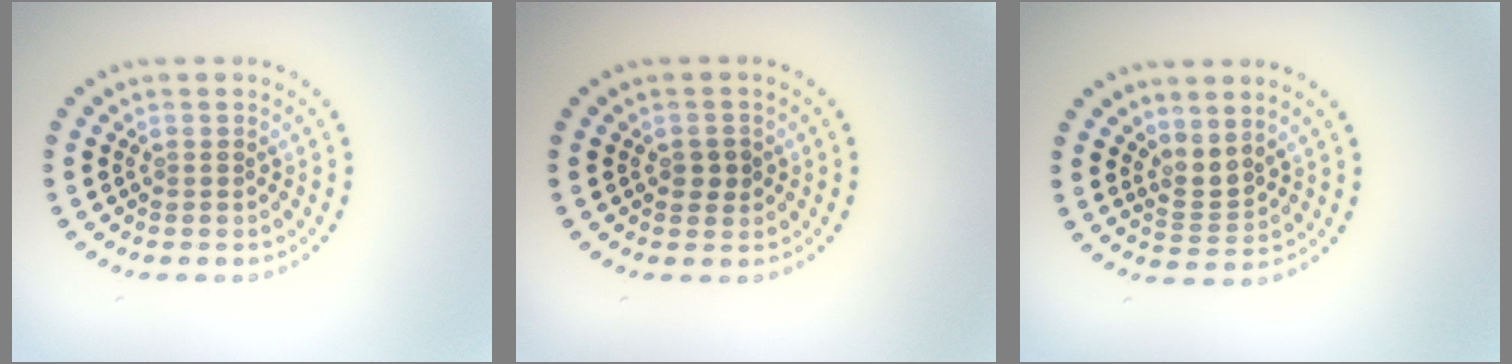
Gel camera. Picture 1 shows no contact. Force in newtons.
{"total": 1.5, "press": 1.5, "slide": 0.1}
{"total": 2.0, "press": 1.4, "slide": 1.4}